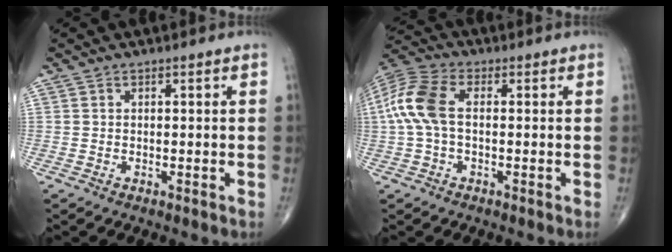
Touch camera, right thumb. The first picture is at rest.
{"total": 10.0, "force": [0.5, 5.6, 8.3], "torque": [-0.199, 0.027, 0.004]}